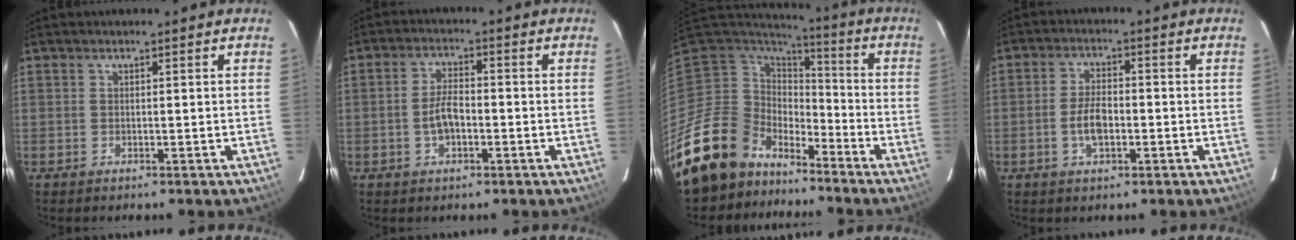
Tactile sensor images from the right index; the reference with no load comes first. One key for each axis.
{"total": 4.8, "fx": -1.4, "fy": 2.4, "fz": 4.0, "tx": -0.081, "ty": 0.007, "tz": -0.020}
{"total": 16.6, "fx": -13.1, "fy": 9.8, "fz": 3.0, "tx": -0.091, "ty": 0.020, "tz": -0.224}
{"total": 5.3, "fx": -1.6, "fy": 2.7, "fz": 4.4, "tx": -0.089, "ty": 0.004, "tz": -0.025}